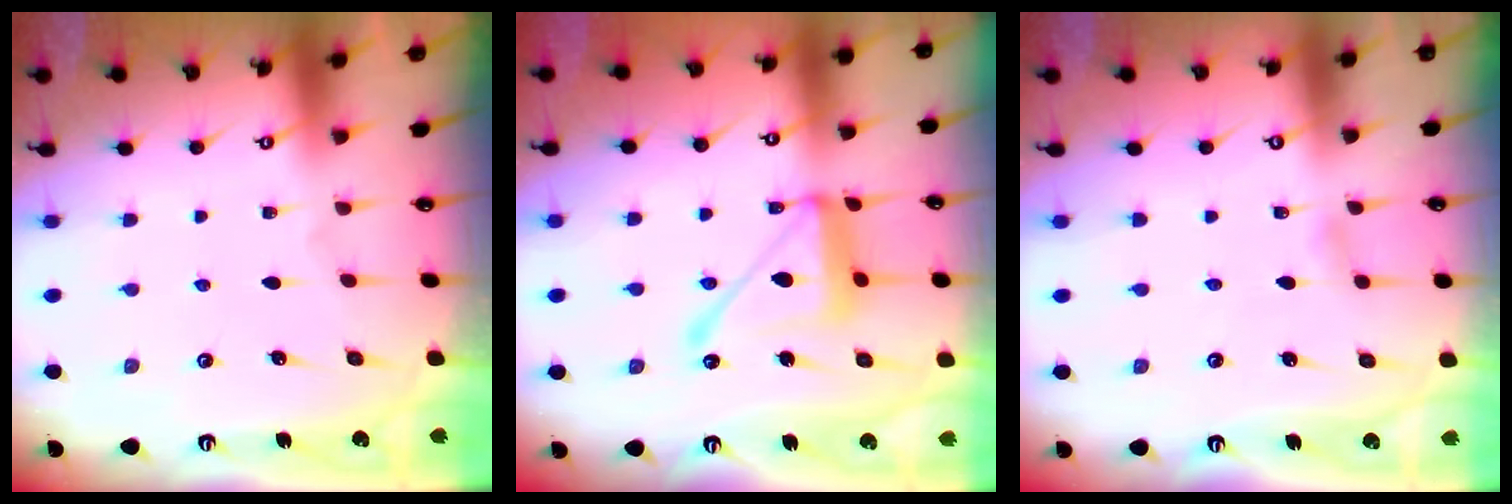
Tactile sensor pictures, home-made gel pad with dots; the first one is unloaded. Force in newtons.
{"total": 14.1, "press": 14.1, "slide": 1.0}
{"total": 3.2, "press": 3.2, "slide": 0.3}